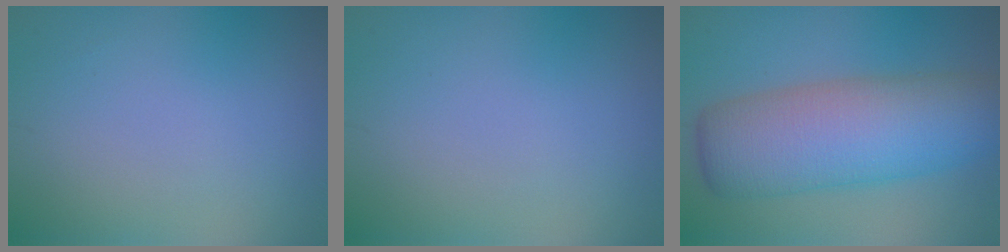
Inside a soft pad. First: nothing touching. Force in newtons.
{"total": 0.0}
{"total": 10.8, "press": 10.8, "slide": 0.3}